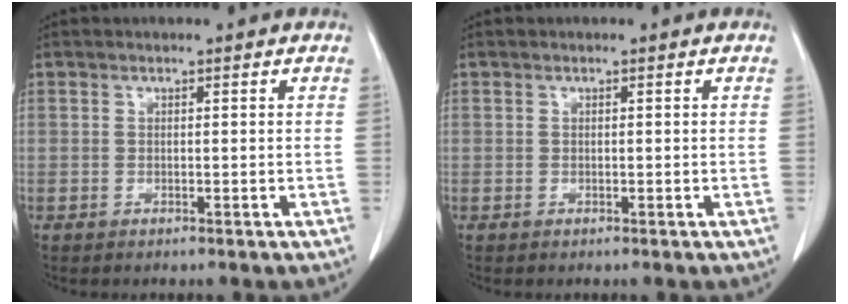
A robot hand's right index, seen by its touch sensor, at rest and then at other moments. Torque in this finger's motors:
{"motor_torque": [0.16, -0.12, -0.04, -0.01]}